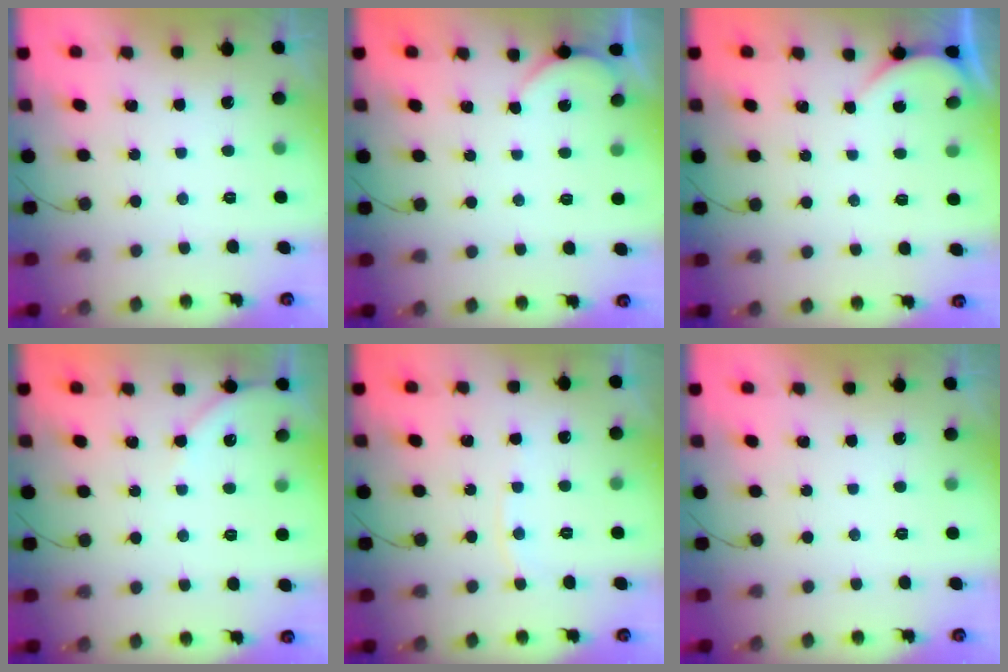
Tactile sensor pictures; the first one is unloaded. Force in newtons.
{"total": 2.6, "press": 2.5, "slide": 0.5}
{"total": 0.6, "press": 0.6, "slide": 0.1}
{"total": 4.7, "press": 4.7, "slide": 0.7}
{"total": 3.0, "press": 2.9, "slide": 0.4}
{"total": 0.0}